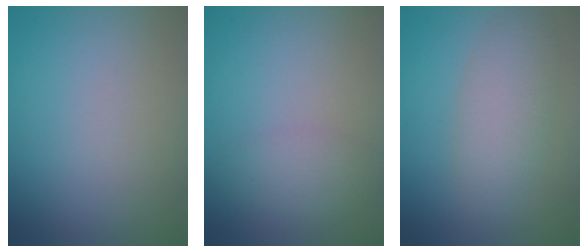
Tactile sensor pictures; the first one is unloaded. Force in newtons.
{"total": 2.2, "press": 2.2, "slide": 0.1}
{"total": 4.2, "press": 4.2, "slide": 0.2}